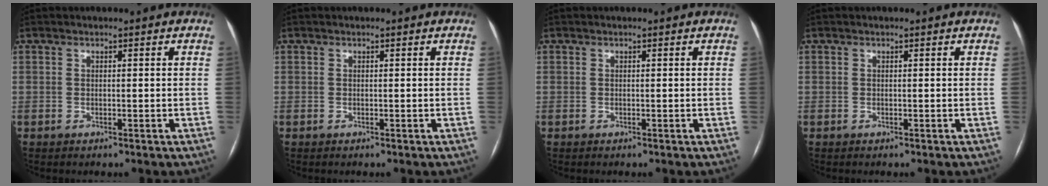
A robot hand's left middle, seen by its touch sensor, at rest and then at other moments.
{"total": 0.0}
{"total": 0.0}
{"total": 0.0}